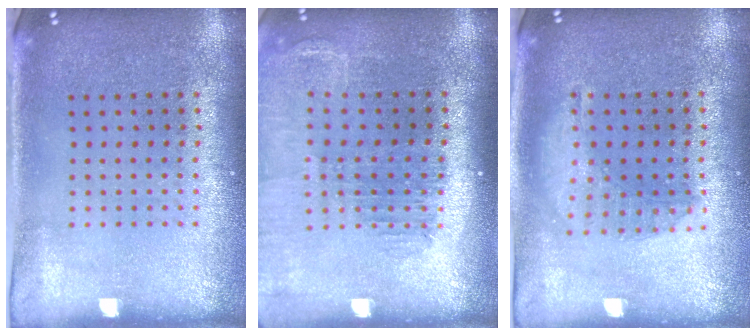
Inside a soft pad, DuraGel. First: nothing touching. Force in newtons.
{"total": 1.4, "press": 1.3, "slide": 0.3}
{"total": 1.3, "press": 1.3, "slide": 0.4}